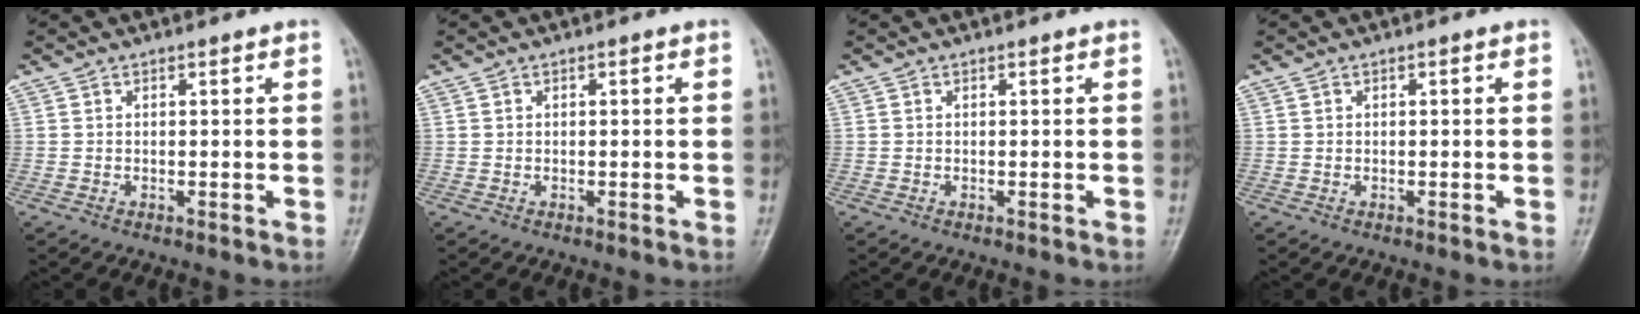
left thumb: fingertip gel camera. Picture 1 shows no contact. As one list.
[{"total": 0.0}, {"total": 0.0}, {"total": 0.0}]